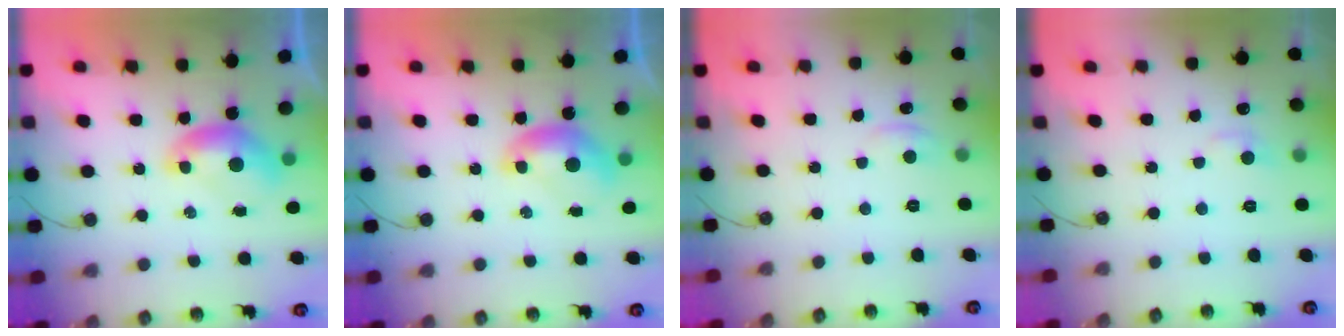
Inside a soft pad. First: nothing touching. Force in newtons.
{"total": 0.0}
{"total": 1.7, "press": 1.6, "slide": 0.6}
{"total": 1.1, "press": 0.9, "slide": 0.7}